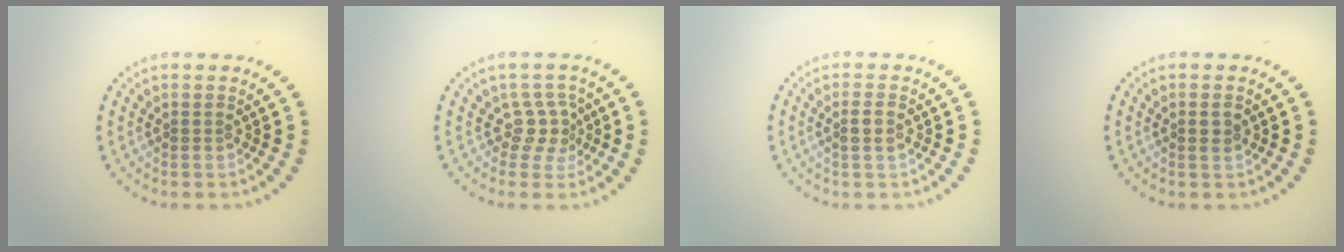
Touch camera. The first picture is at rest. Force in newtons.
{"total": 2.4, "press": 1.5, "slide": 1.9}
{"total": 1.3, "press": 1.2, "slide": 0.6}
{"total": 1.0, "press": 1.0, "slide": 0.1}